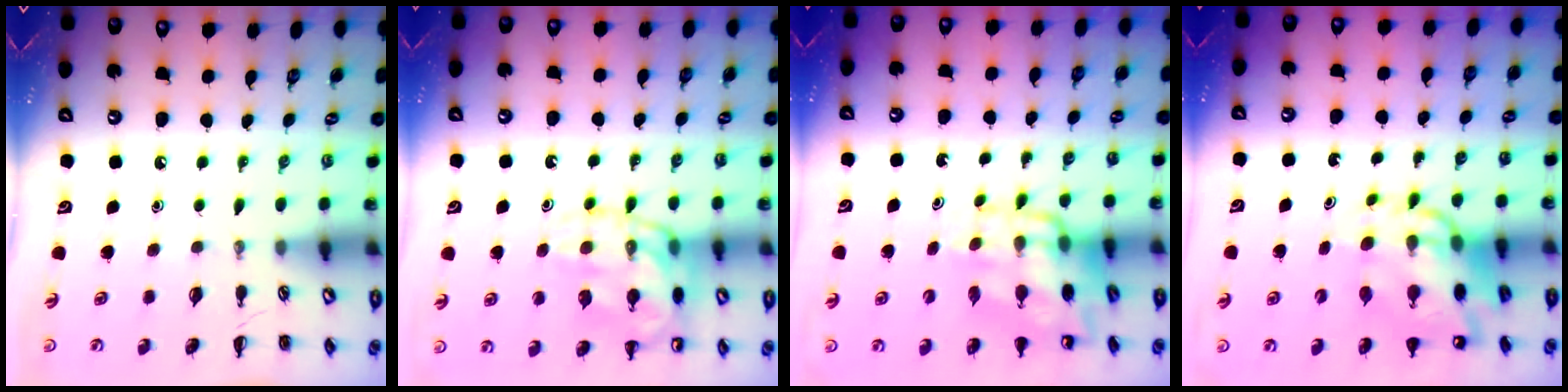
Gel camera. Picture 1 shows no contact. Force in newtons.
{"total": 16.1, "press": 16.0, "slide": 1.9}
{"total": 13.5, "press": 13.1, "slide": 3.4}
{"total": 13.6, "press": 13.0, "slide": 4.0}